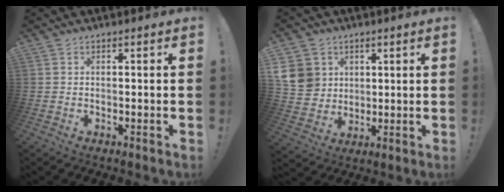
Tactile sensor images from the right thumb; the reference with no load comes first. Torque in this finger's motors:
{"motor_torque": [0.25, 1.34, -0.30, 0.32, 0.00]}